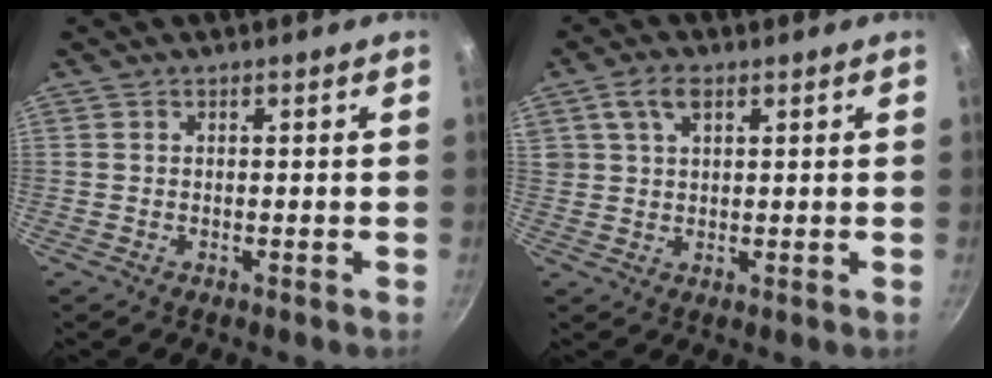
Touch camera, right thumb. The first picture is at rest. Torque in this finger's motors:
{"motor_torque": [0.36, 4.02, 1.30, -0.14, 0.29]}